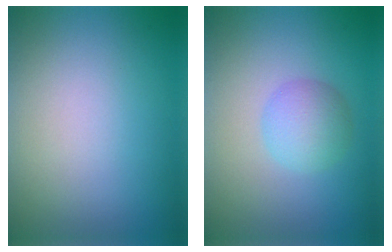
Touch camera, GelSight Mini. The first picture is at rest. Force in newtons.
{"total": 2.9, "press": 2.9, "slide": 0.0}